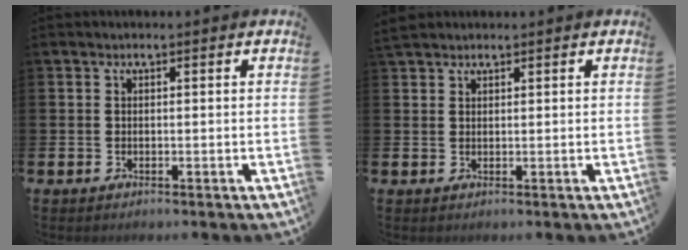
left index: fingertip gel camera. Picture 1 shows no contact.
{"total": 1.9, "force": [1.7, 0.7, 0.2], "torque": [0.004, 0.000, 0.030]}